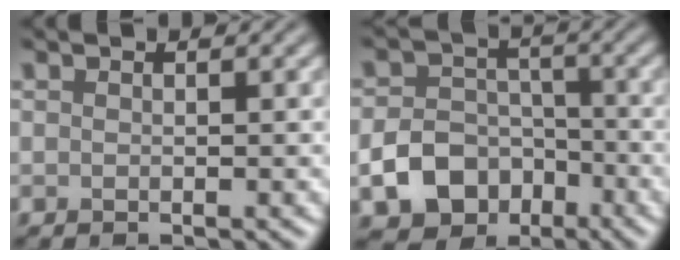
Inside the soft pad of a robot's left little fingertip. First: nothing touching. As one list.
[{"total": 6.2, "force": [-2.7, 4.8, 3.0], "torque": [-0.045, -0.007, -0.047]}]